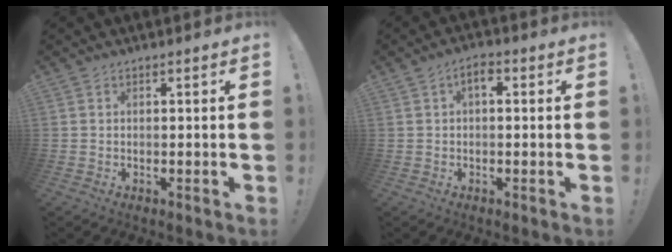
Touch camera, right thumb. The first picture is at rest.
{"total": 3.6, "force": [0.4, 1.8, 3.0], "torque": [-0.049, 0.008, 0.005]}